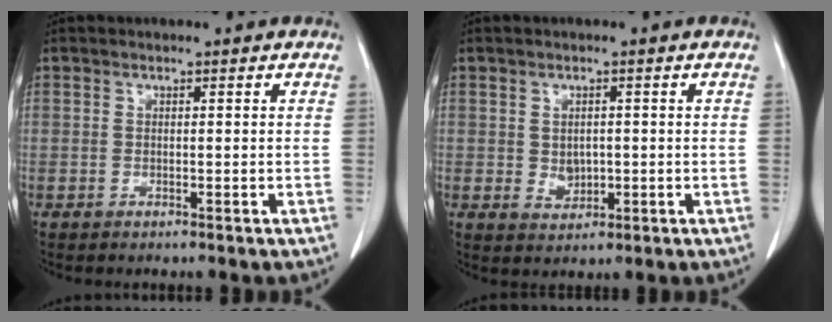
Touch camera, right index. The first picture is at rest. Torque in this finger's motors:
{"motor_torque": [0.22, 0.15, 0.02, 0.01]}